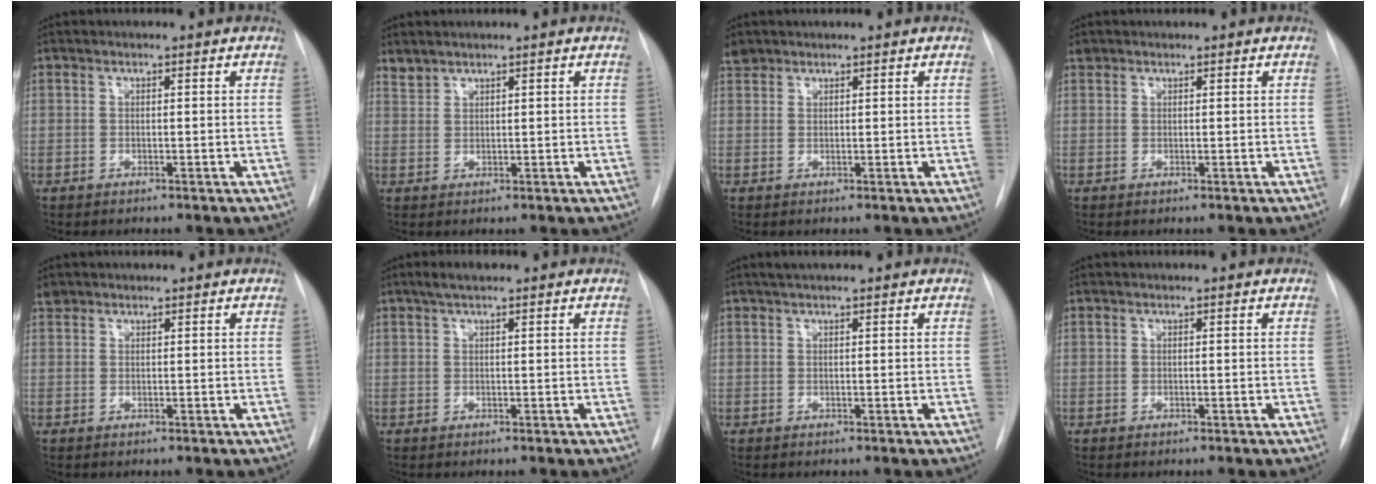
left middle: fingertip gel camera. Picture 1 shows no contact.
{"total": 1.7, "force": [1.6, 0.4, -0.1], "torque": [0.000, 0.007, 0.035]}
{"total": 1.9, "force": [1.6, 0.9, 0.0], "torque": [-0.001, 0.011, 0.030]}
{"total": 0.9, "force": [0.8, 0.5, -0.1], "torque": [-0.001, 0.012, 0.013]}
{"total": 1.3, "force": [1.1, 0.8, -0.1], "torque": [0.001, 0.012, 0.018]}
{"total": 2.2, "force": [1.6, 0.6, 1.5], "torque": [-0.029, 0.012, 0.027]}
{"total": 2.1, "force": [1.7, 0.4, 1.2], "torque": [-0.021, 0.015, 0.027]}
{"total": 0.0}